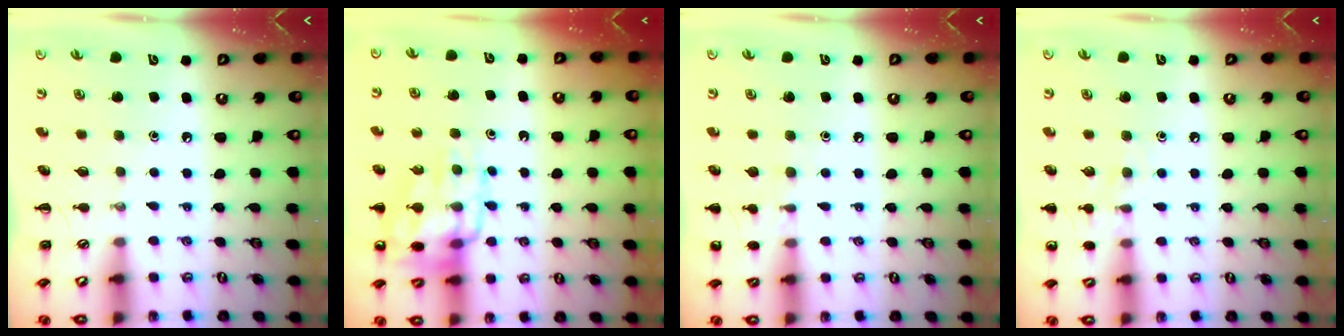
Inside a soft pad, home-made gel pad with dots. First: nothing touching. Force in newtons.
{"total": 14.3, "press": 14.2, "slide": 1.9}
{"total": 5.8, "press": 5.6, "slide": 1.5}
{"total": 7.6, "press": 7.3, "slide": 2.0}